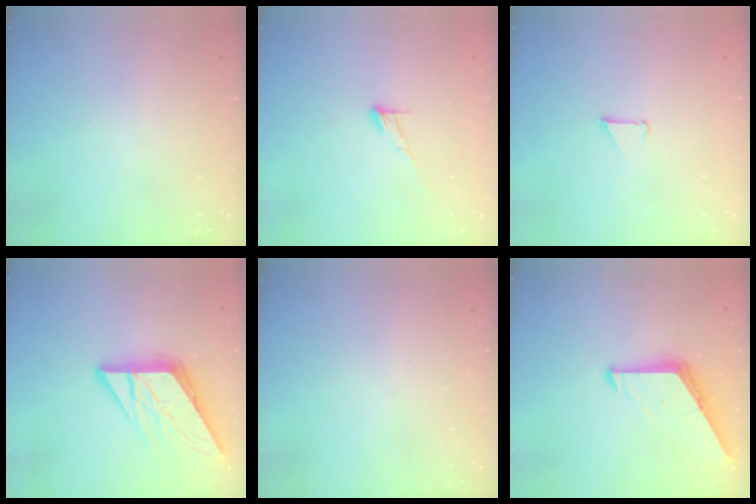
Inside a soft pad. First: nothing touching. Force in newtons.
{"total": 6.9, "press": 6.8, "slide": 0.4}
{"total": 0.9, "press": 0.9, "slide": 0.1}
{"total": 11.5, "press": 11.4, "slide": 1.1}
{"total": 0.0}
{"total": 8.6, "press": 8.5, "slide": 0.9}